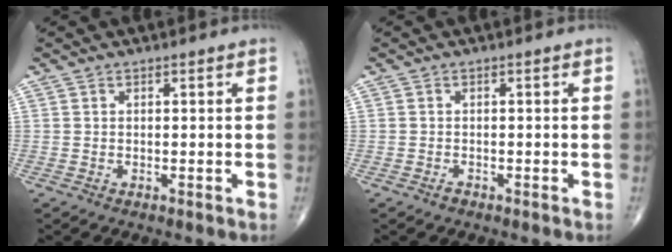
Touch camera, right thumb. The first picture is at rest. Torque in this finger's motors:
{"motor_torque": [-0.20, 0.28, -0.16, -0.07, -0.01]}